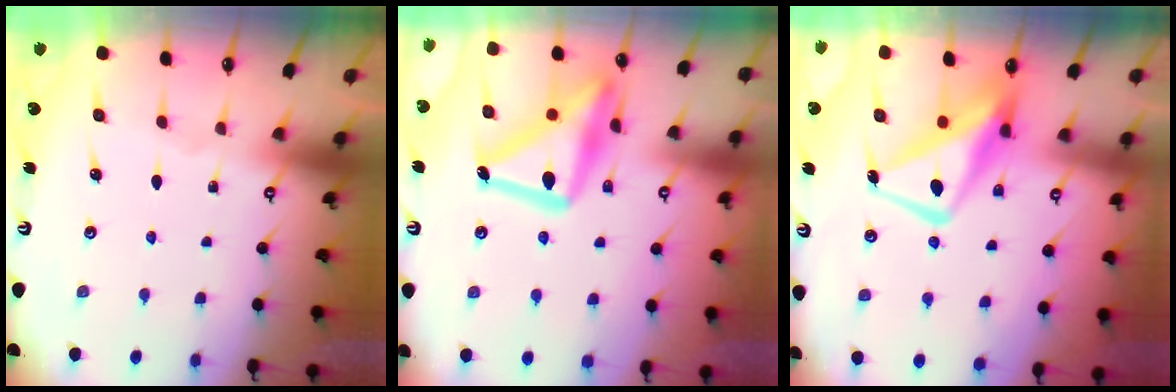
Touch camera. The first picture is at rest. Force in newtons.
{"total": 21.5, "press": 21.4, "slide": 1.5}
{"total": 10.0, "press": 9.8, "slide": 1.9}